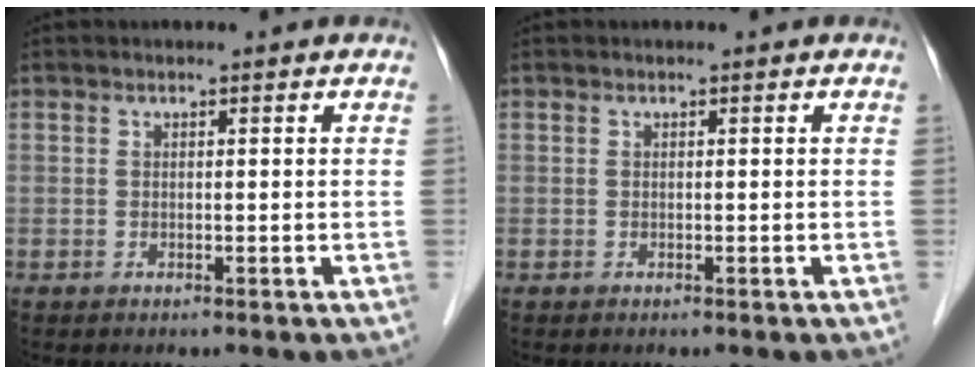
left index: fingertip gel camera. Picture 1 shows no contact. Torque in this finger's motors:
{"motor_torque": [-0.01, -0.01, 0.00, 0.00]}